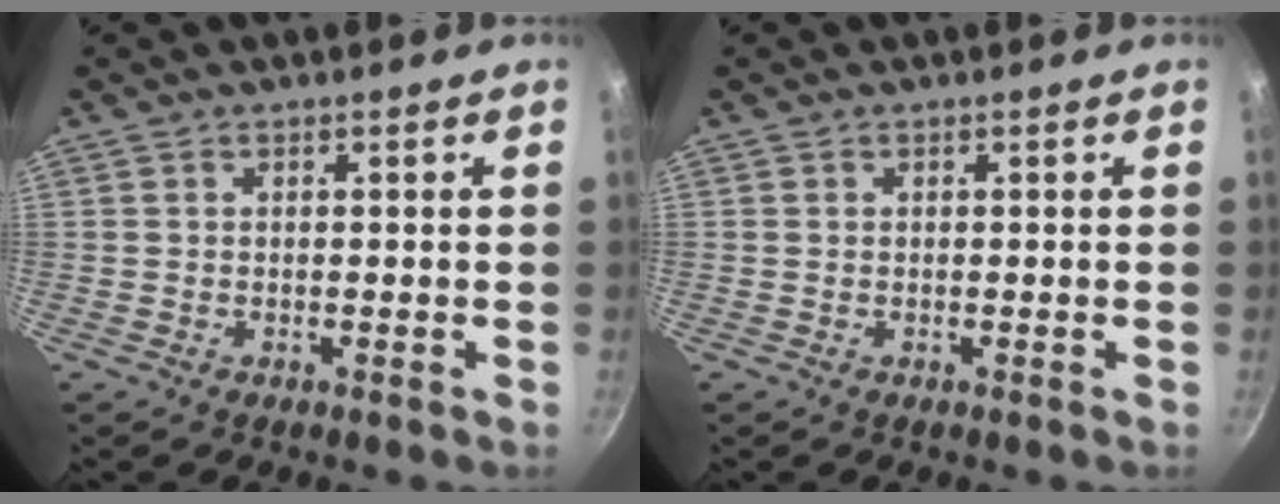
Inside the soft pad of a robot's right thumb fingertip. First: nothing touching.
{"total": 0.0}